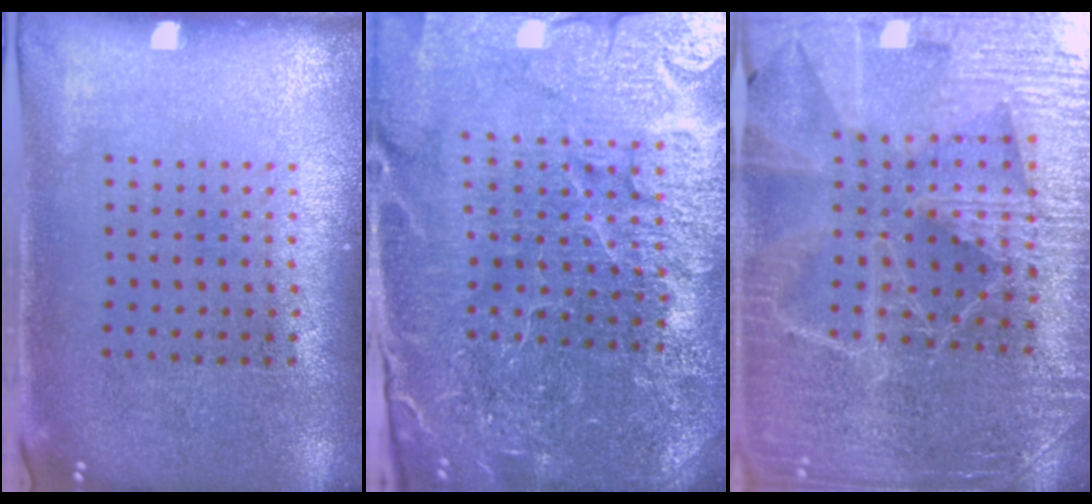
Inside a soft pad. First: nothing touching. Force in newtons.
{"total": 5.7, "press": 5.2, "slide": 2.4}
{"total": 4.6, "press": 4.4, "slide": 1.5}